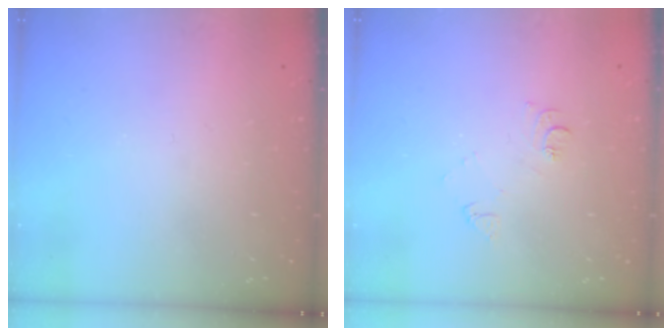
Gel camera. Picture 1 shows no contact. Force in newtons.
{"total": 6.4, "press": 6.4, "slide": 0.7}